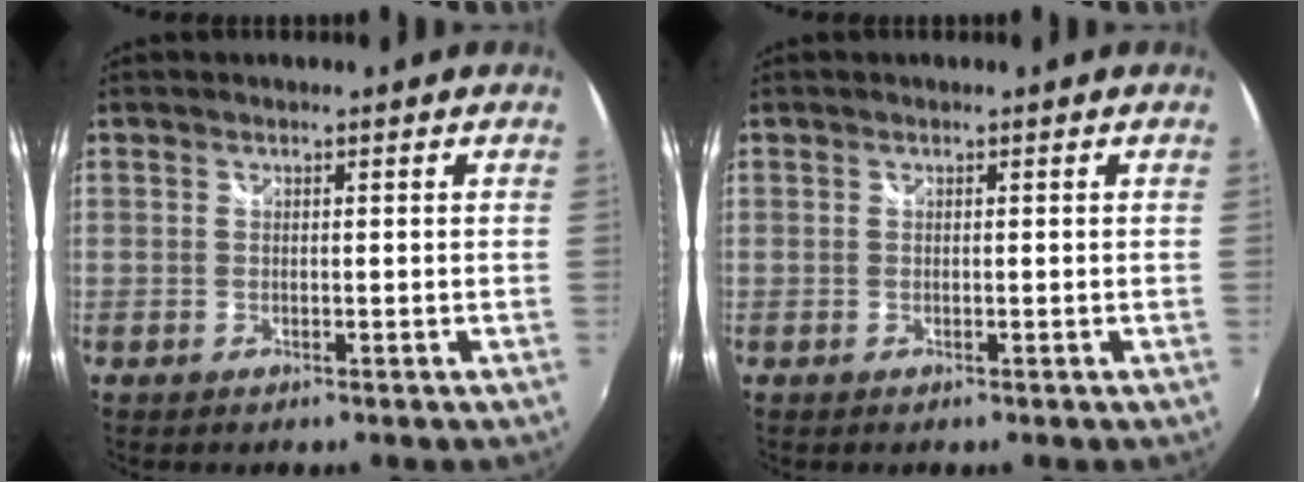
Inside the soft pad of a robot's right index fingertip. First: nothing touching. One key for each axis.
{"total": 0.0}